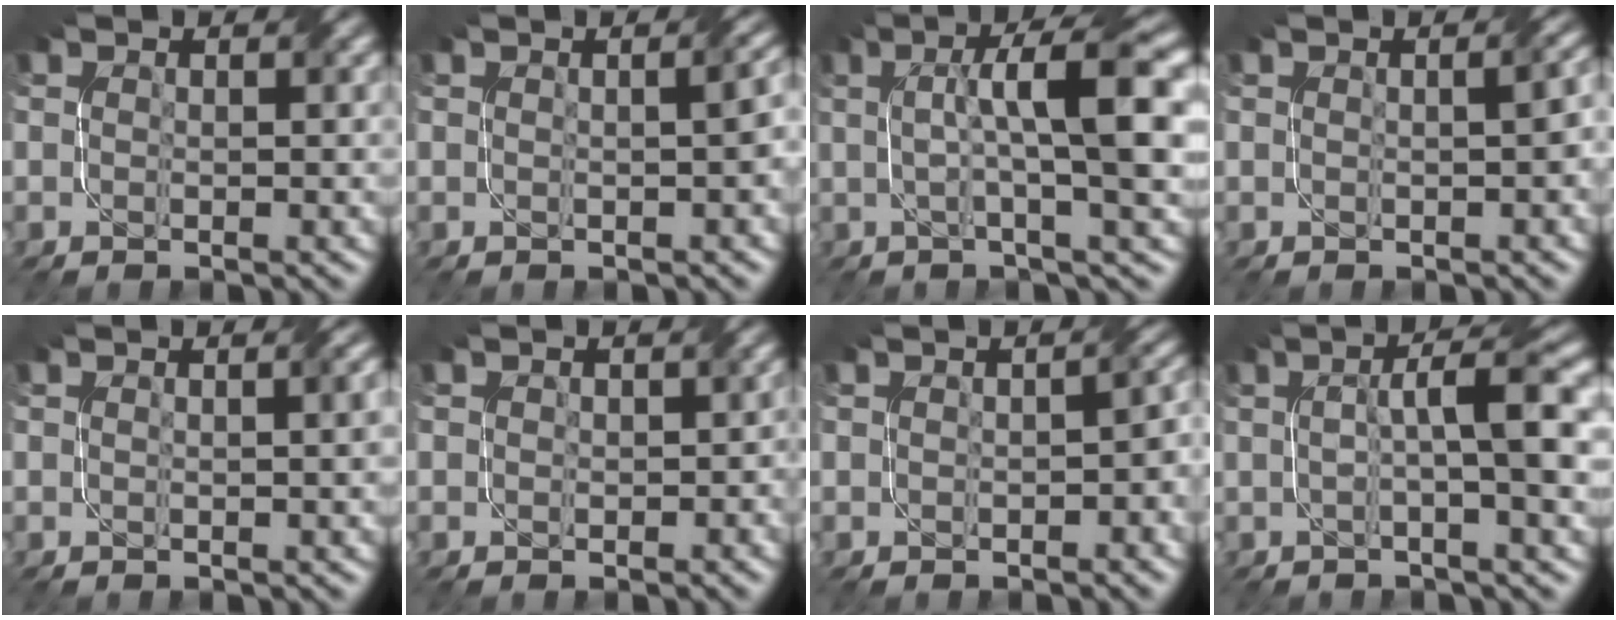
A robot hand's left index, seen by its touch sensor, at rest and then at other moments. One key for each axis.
{"total": 2.7, "fx": 0.0, "fy": 1.0, "fz": 2.5, "tx": -0.016, "ty": 0.012, "tz": 0.001}
{"total": 8.9, "fx": 1.6, "fy": 1.6, "fz": 8.6, "tx": -0.116, "ty": 0.019, "tz": 0.021}
{"total": 2.5, "fx": 0.1, "fy": 0.8, "fz": 2.4, "tx": -0.020, "ty": 0.009, "tz": 0.002}
{"total": 2.3, "fx": 0.3, "fy": 0.8, "fz": 2.1, "tx": -0.017, "ty": 0.006, "tz": 0.003}
{"total": 1.7, "fx": -0.1, "fy": 1.4, "fz": 0.9, "tx": -0.006, "ty": -0.006, "tz": -0.002}
{"total": 3.1, "fx": -0.6, "fy": 1.5, "fz": 2.7, "tx": -0.027, "ty": 0.000, "tz": -0.003}
{"total": 6.0, "fx": 0.6, "fy": 1.0, "fz": 5.9, "tx": -0.087, "ty": 0.018, "tz": 0.005}